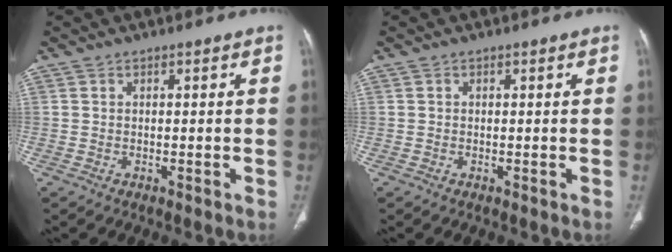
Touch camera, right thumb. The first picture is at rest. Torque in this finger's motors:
{"motor_torque": [-0.24, 0.03, -0.35, 0.15, 0.03]}